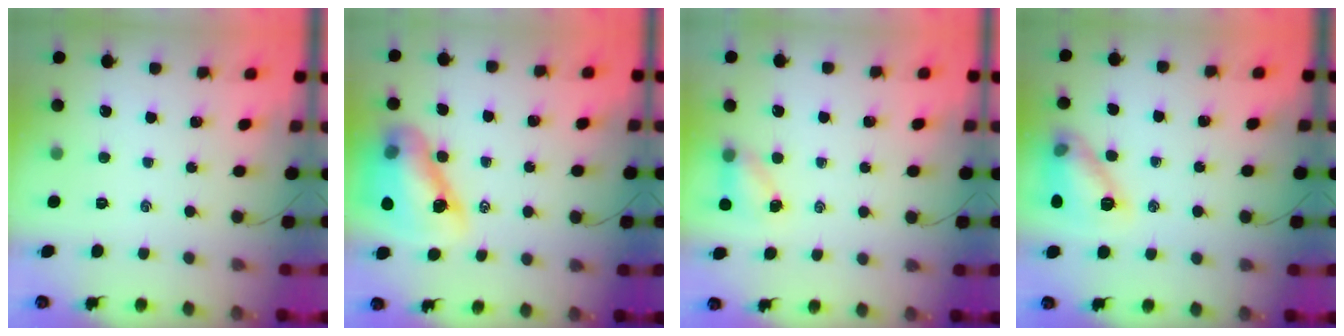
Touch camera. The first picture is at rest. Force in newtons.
{"total": 14.2, "press": 13.5, "slide": 4.3}
{"total": 4.1, "press": 4.0, "slide": 0.7}
{"total": 12.4, "press": 12.4, "slide": 0.1}